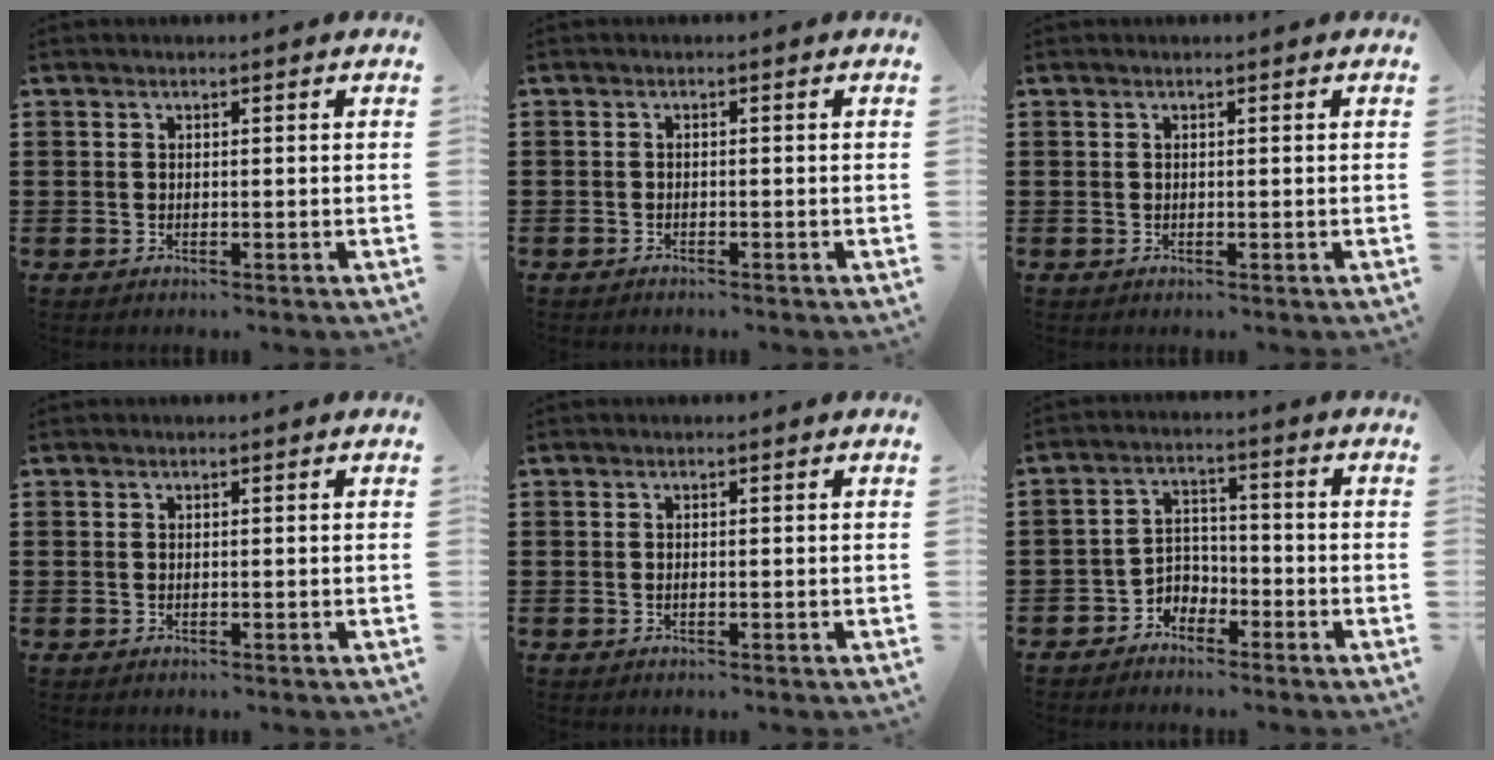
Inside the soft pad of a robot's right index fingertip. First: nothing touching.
{"total": 0.9, "force": [-0.9, 0.0, -0.1], "torque": [0.000, 0.000, -0.019]}
{"total": 0.0}
{"total": 0.0}
{"total": 0.0}
{"total": 3.5, "force": [-2.9, 1.9, 0.3], "torque": [-0.016, 0.009, -0.062]}